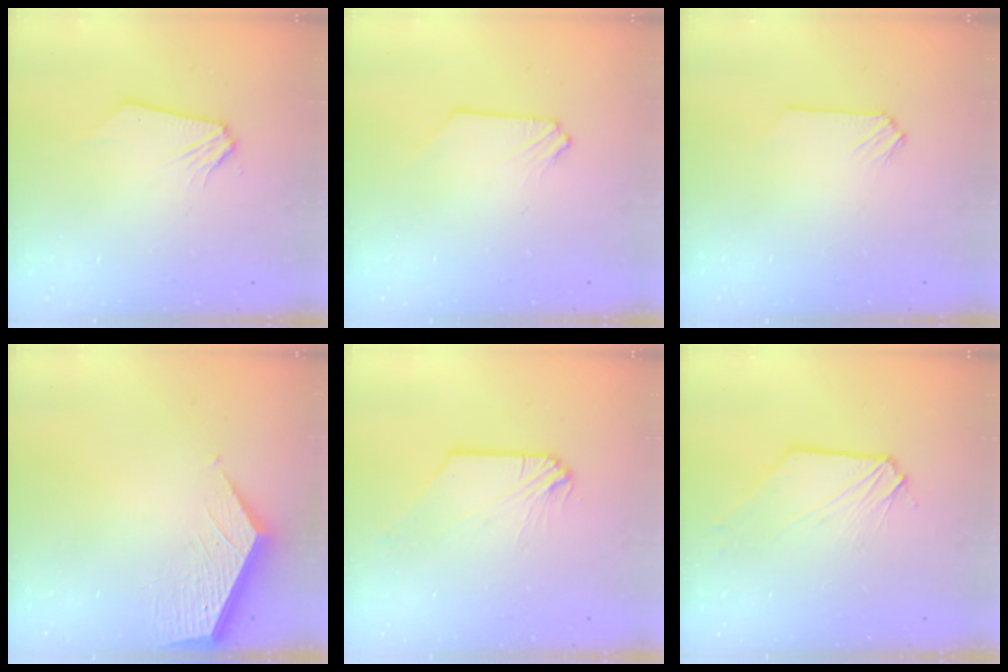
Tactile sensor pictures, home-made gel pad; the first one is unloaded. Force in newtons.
{"total": 0.0}
{"total": 0.0}
{"total": 3.8, "press": 3.7, "slide": 0.3}
{"total": 0.0}
{"total": 1.0, "press": 1.0, "slide": 0.1}